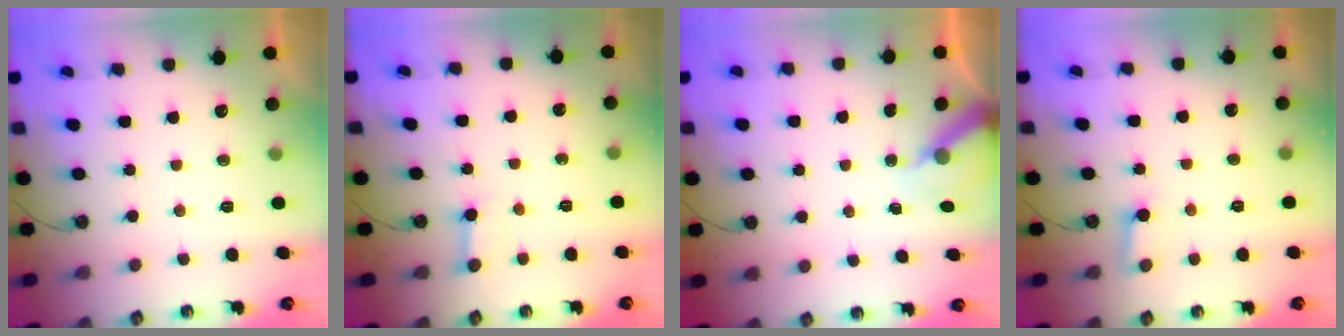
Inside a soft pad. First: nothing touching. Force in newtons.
{"total": 3.0, "press": 2.9, "slide": 0.5}
{"total": 7.0, "press": 7.0, "slide": 0.4}
{"total": 4.3, "press": 4.2, "slide": 0.6}